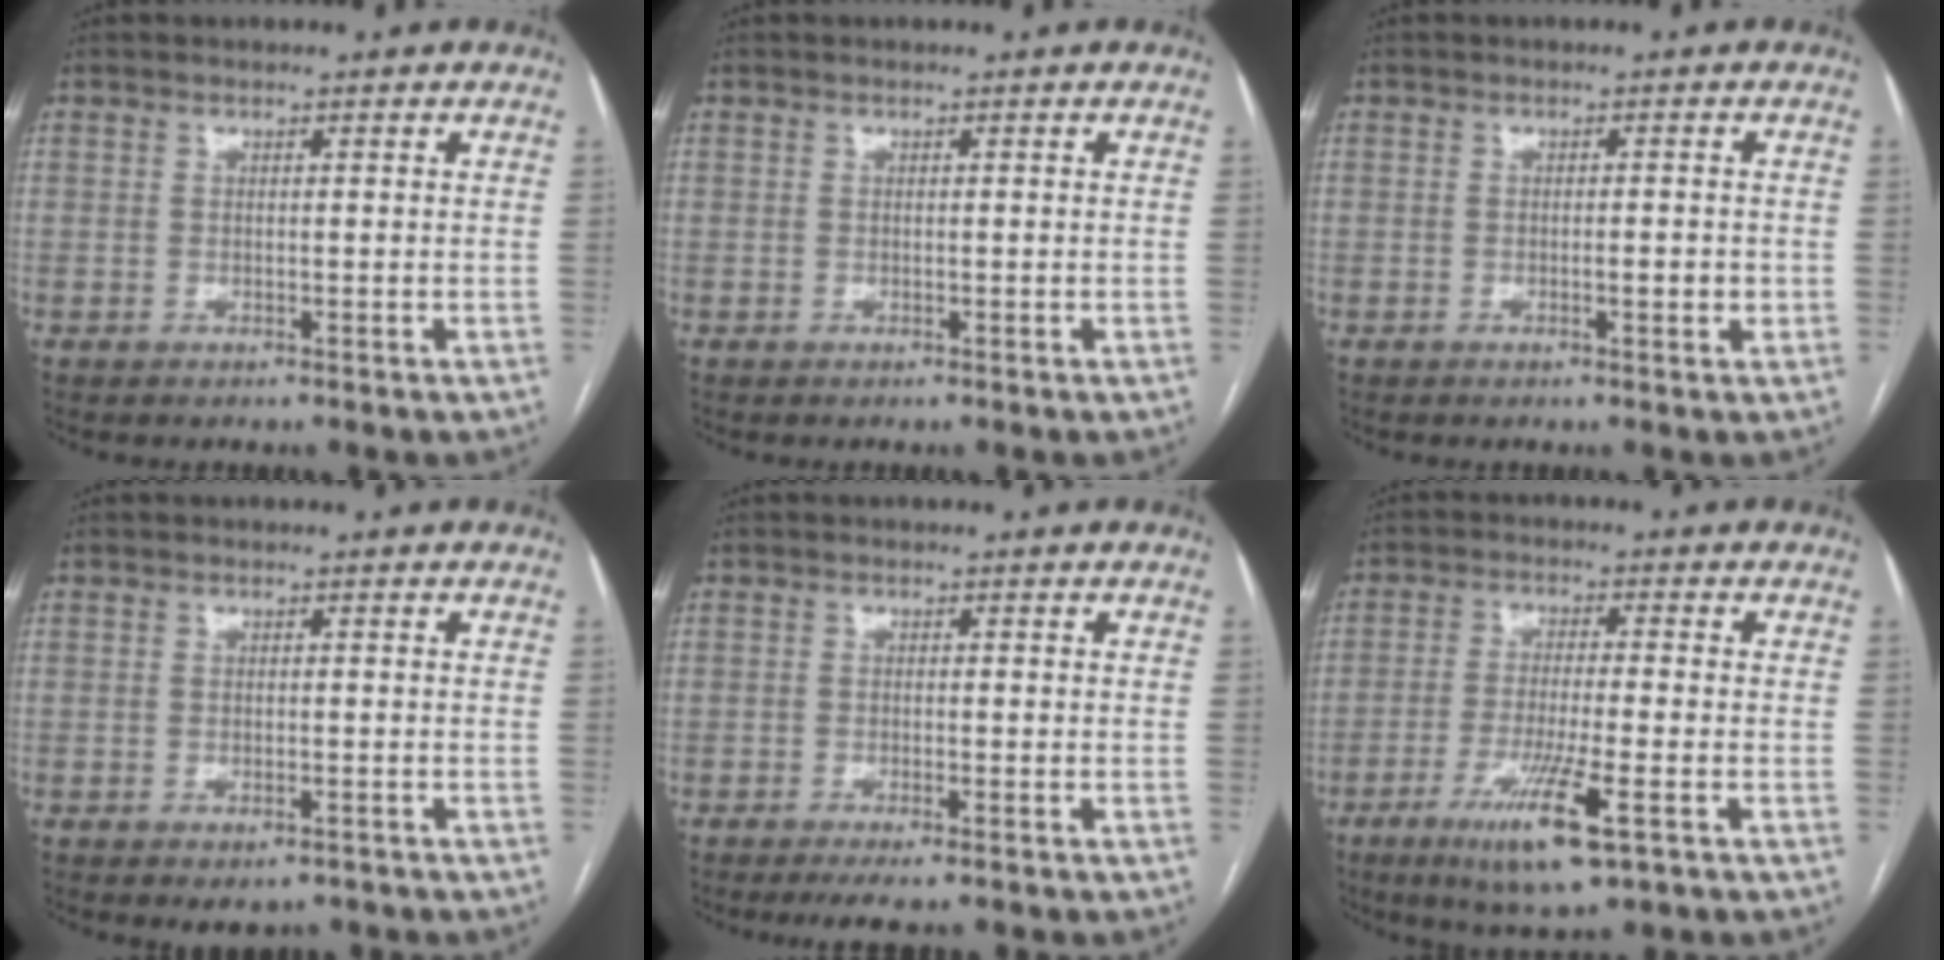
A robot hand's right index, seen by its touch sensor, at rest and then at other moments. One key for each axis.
{"total": 0.0}
{"total": 1.9, "fx": -0.4, "fy": 0.5, "fz": 1.7, "tx": -0.027, "ty": 0.000, "tz": -0.004}
{"total": 2.8, "fx": -2.1, "fy": 1.2, "fz": 1.5, "tx": -0.013, "ty": -0.002, "tz": -0.021}
{"total": 4.4, "fx": -3.5, "fy": 0.4, "fz": 2.6, "tx": -0.032, "ty": -0.007, "tz": -0.051}
{"total": 9.7, "fx": -4.8, "fy": 0.5, "fz": 8.4, "tx": -0.156, "ty": -0.026, "tz": -0.080}